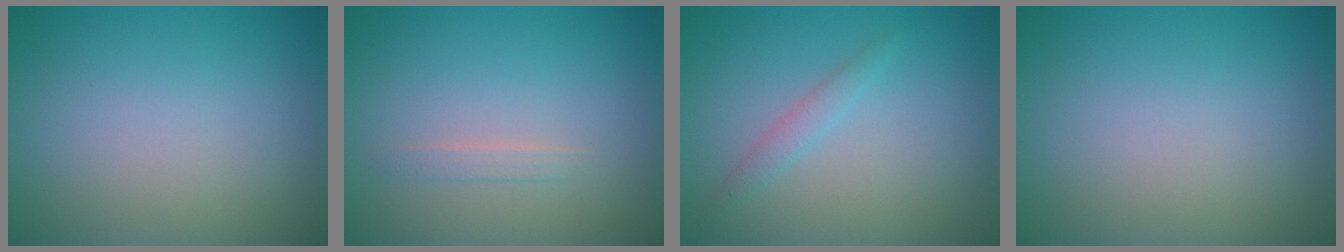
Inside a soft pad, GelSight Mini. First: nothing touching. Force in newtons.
{"total": 0.8, "press": 0.8, "slide": 0.0}
{"total": 1.3, "press": 1.3, "slide": 0.1}
{"total": 0.0}